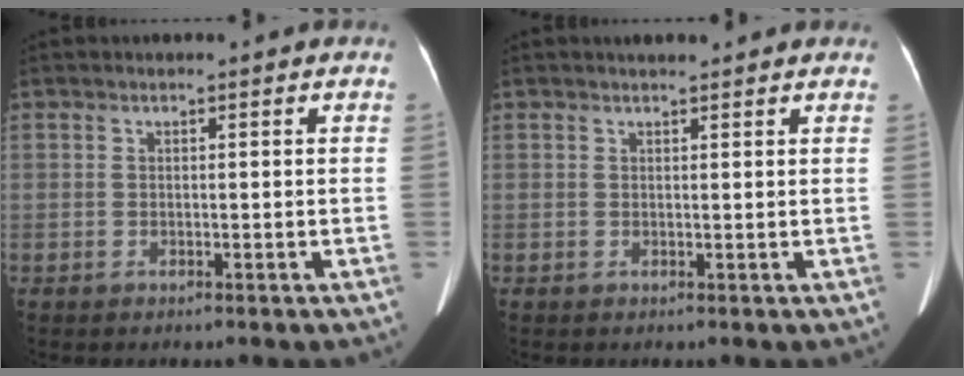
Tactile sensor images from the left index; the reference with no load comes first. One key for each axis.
{"total": 2.3, "fx": 2.0, "fy": 0.5, "fz": 1.0, "tx": -0.012, "ty": 0.016, "tz": 0.029}